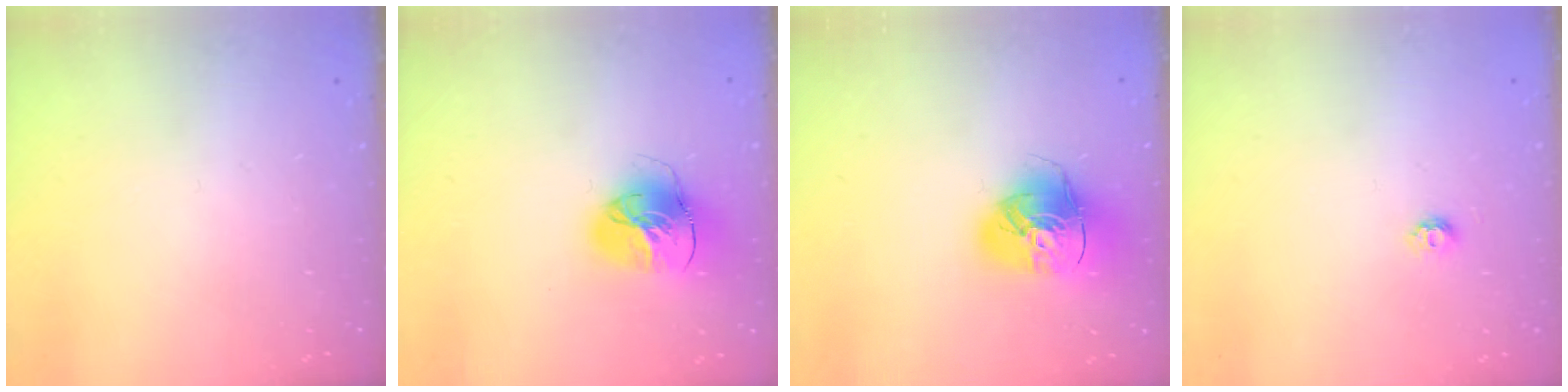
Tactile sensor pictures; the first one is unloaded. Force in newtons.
{"total": 15.0, "press": 14.9, "slide": 1.8}
{"total": 15.3, "press": 15.1, "slide": 2.0}
{"total": 4.3, "press": 4.2, "slide": 0.5}